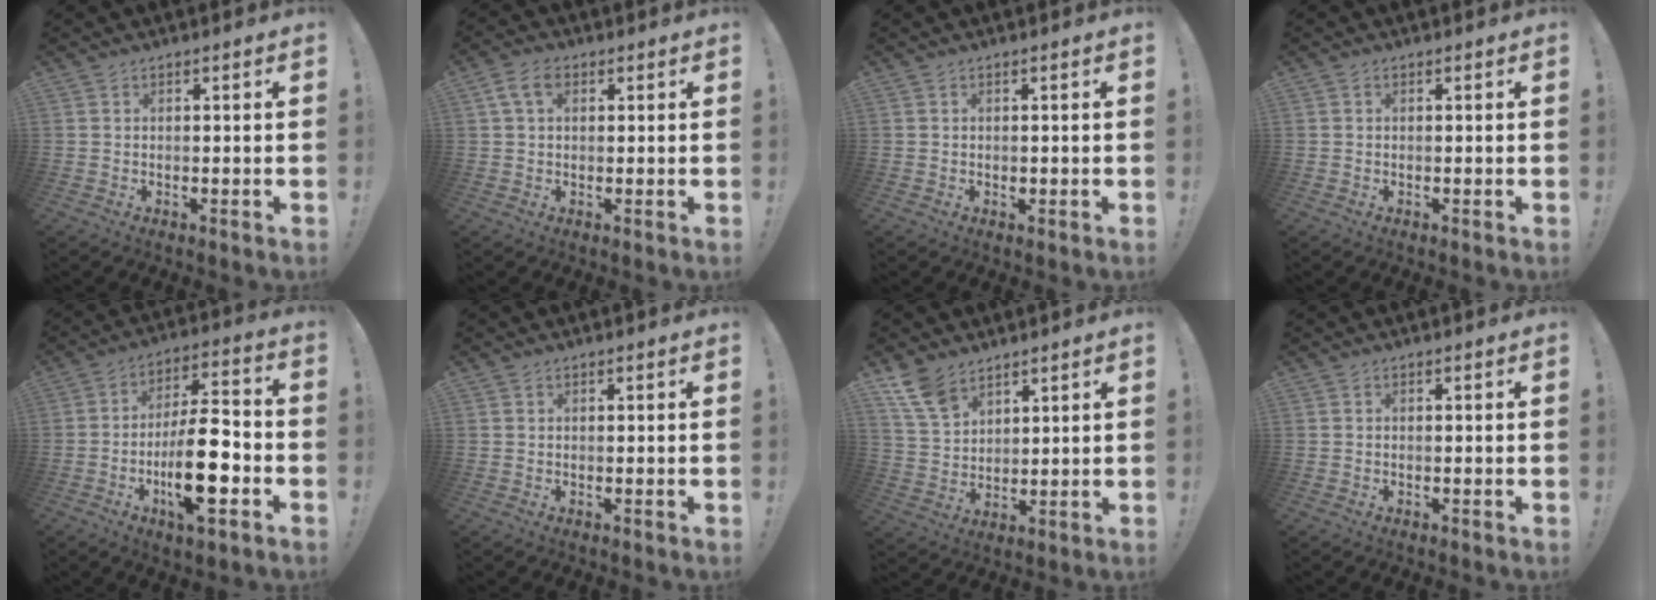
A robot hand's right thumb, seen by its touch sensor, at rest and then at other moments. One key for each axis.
{"total": 5.9, "fx": 2.2, "fy": 3.8, "fz": 4.0, "tx": -0.076, "ty": 0.007, "tz": 0.043}
{"total": 0.6, "fx": -0.1, "fy": 0.5, "fz": 0.2, "tx": 0.000, "ty": 0.001, "tz": -0.002}
{"total": 0.0}
{"total": 17.4, "fx": -5.5, "fy": 6.0, "fz": 15.4, "tx": -0.266, "ty": 0.020, "tz": -0.089}
{"total": 0.0}
{"total": 10.0, "fx": 7.3, "fy": 5.4, "fz": 4.3, "tx": -0.088, "ty": -0.036, "tz": 0.145}
{"total": 0.0}